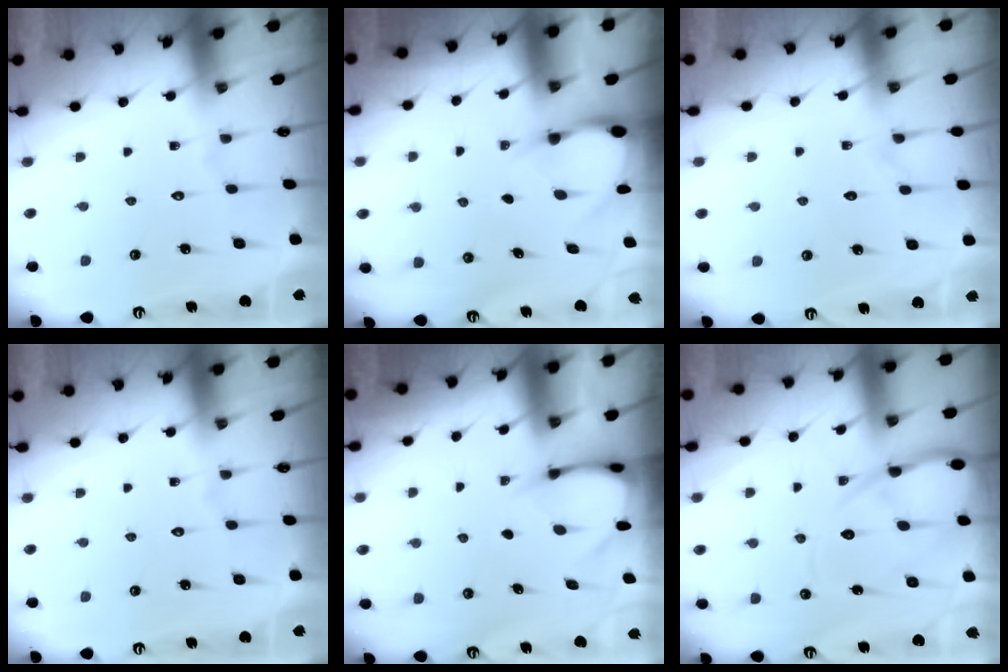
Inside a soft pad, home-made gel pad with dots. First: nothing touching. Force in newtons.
{"total": 3.0, "press": 3.0, "slide": 0.4}
{"total": 5.7, "press": 5.7, "slide": 0.6}
{"total": 0.0}
{"total": 3.4, "press": 3.4, "slide": 0.3}
{"total": 12.4, "press": 12.3, "slide": 1.3}